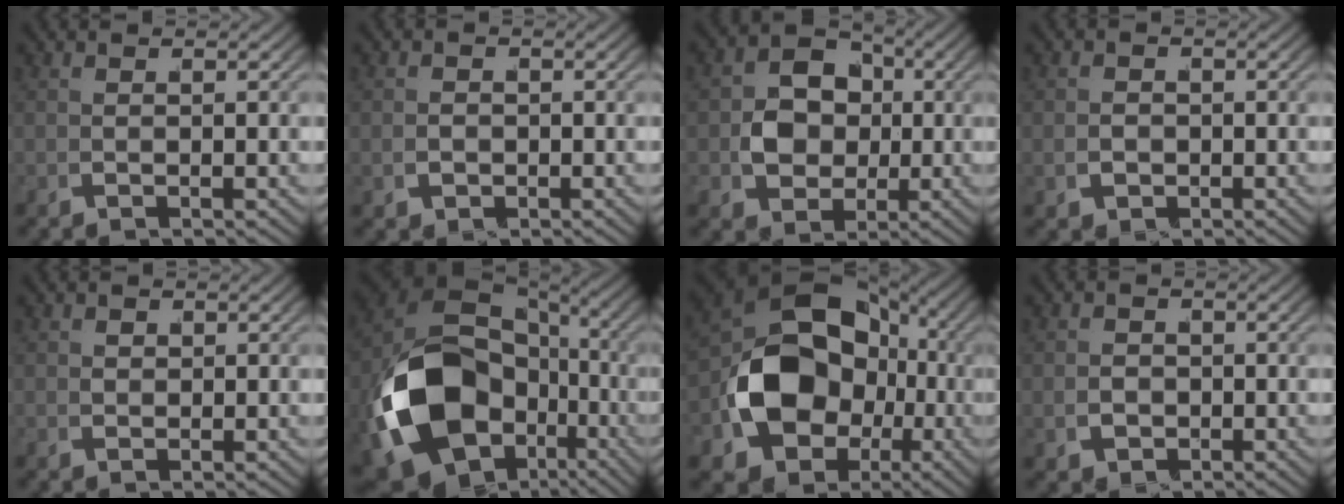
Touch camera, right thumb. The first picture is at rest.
{"total": 1.5, "force": [-0.4, 1.4, 0.4], "torque": [-0.009, -0.006, -0.002]}
{"total": 7.5, "force": [0.4, 6.2, 4.3], "torque": [-0.082, -0.018, 0.018]}
{"total": 1.8, "force": [-0.4, 1.7, 0.5], "torque": [-0.011, -0.007, -0.002]}
{"total": 1.0, "force": [0.7, 0.7, 0.3], "torque": [-0.010, -0.009, 0.021]}
{"total": 18.4, "force": [-2.4, 12.9, 13.0], "torque": [-0.307, -0.070, -0.001]}
{"total": 15.7, "force": [-1.8, 11.9, 10.1], "torque": [-0.222, -0.058, -0.003]}
{"total": 2.5, "force": [-0.5, 2.3, 0.8], "torque": [-0.018, -0.011, -0.001]}